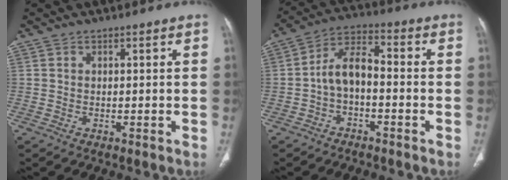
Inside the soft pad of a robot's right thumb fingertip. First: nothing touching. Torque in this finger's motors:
{"motor_torque": [0.17, 0.15, -0.05, -0.11, 0.19]}